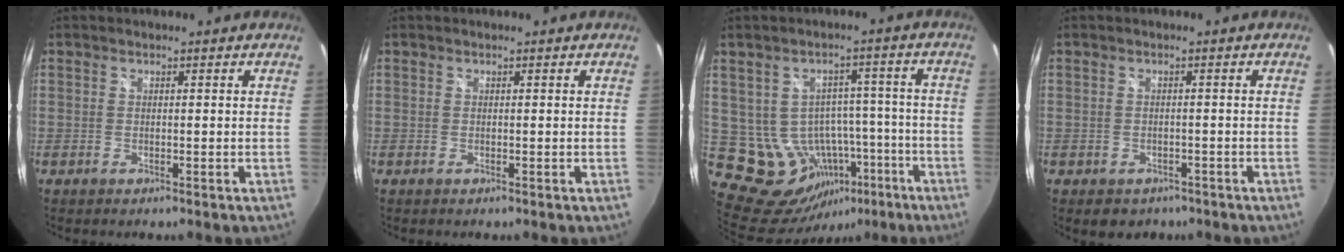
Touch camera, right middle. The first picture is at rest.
{"total": 0.0}
{"total": 12.5, "force": [-4.9, 10.5, 4.6], "torque": [-0.089, 0.032, -0.030]}
{"total": 4.0, "force": [-2.4, 2.8, 1.4], "torque": [-0.031, -0.008, -0.028]}